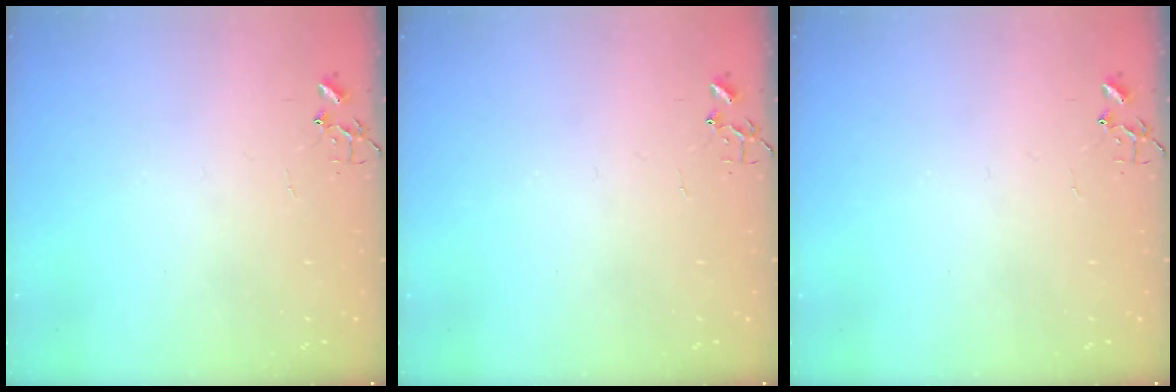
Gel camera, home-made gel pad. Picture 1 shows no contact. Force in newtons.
{"total": 0.0}
{"total": 0.0}